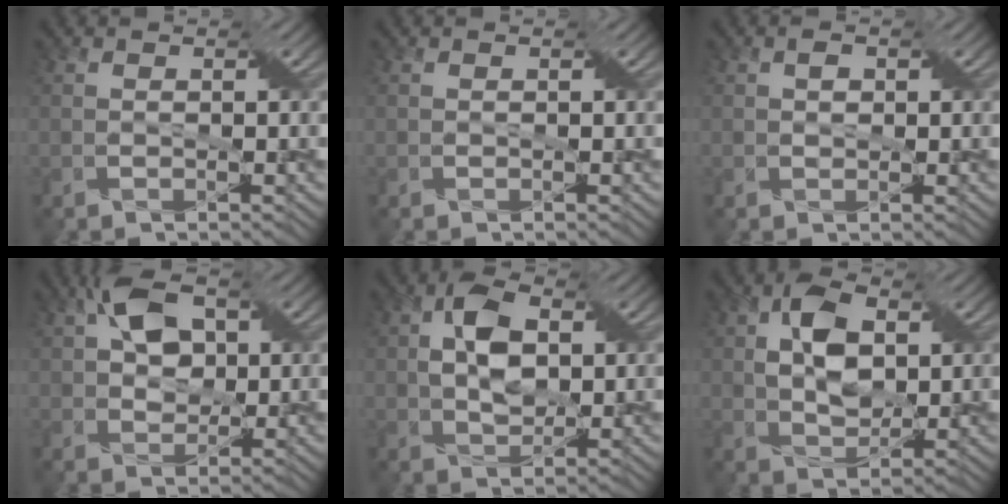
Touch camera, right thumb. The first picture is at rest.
{"total": 0.0}
{"total": 1.3, "force": [0.3, 0.9, 0.8], "torque": [-0.015, 0.001, 0.005]}
{"total": 6.3, "force": [1.7, 4.1, 4.4], "torque": [-0.086, 0.010, 0.024]}
{"total": 6.6, "force": [1.1, 4.0, 5.2], "torque": [-0.100, 0.009, 0.015]}
{"total": 7.3, "force": [1.6, 4.5, 5.5], "torque": [-0.106, 0.009, 0.025]}